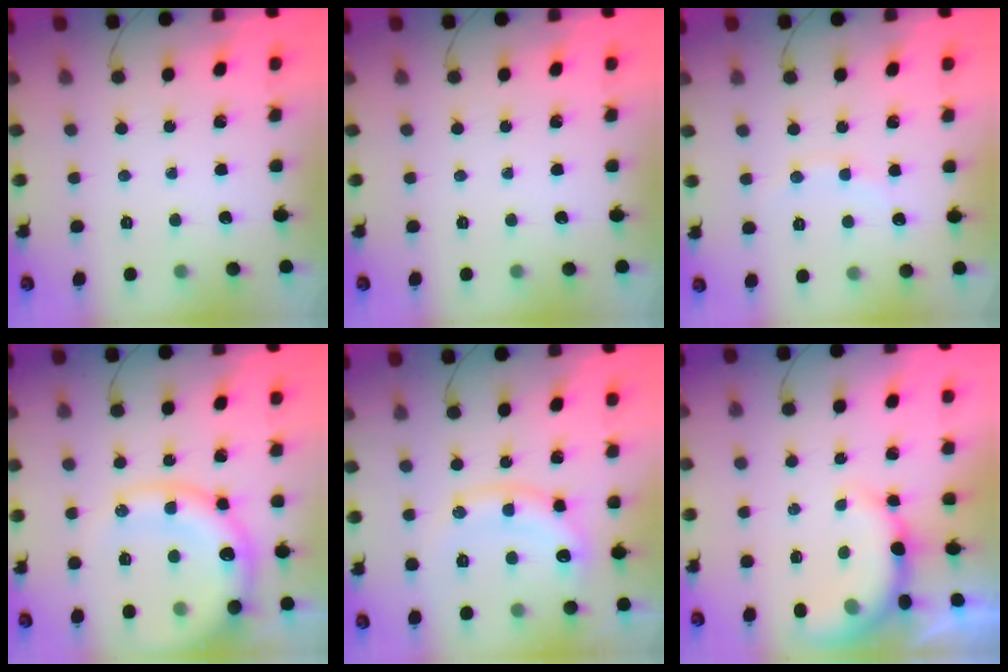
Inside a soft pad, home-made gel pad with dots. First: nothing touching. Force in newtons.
{"total": 0.0}
{"total": 5.6, "press": 5.4, "slide": 1.7}
{"total": 18.3, "press": 17.8, "slide": 4.0}
{"total": 13.0, "press": 12.9, "slide": 0.7}
{"total": 7.9, "press": 7.7, "slide": 1.4}